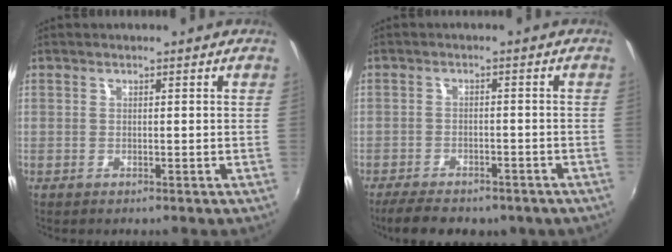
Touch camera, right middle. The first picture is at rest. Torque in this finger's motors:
{"motor_torque": [1.00, -1.03, 0.13, 0.03]}